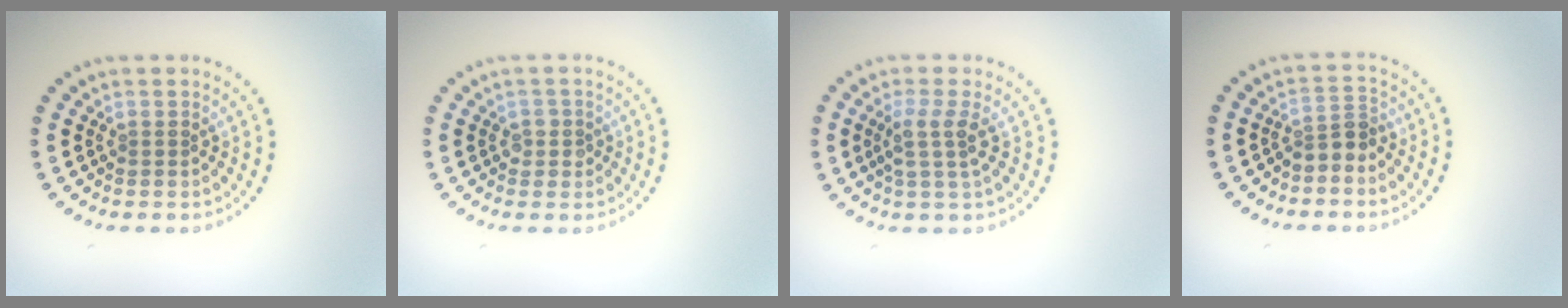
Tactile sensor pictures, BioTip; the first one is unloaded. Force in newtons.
{"total": 1.3, "press": 1.2, "slide": 0.6}
{"total": 2.5, "press": 2.0, "slide": 1.5}
{"total": 2.2, "press": 1.8, "slide": 1.4}